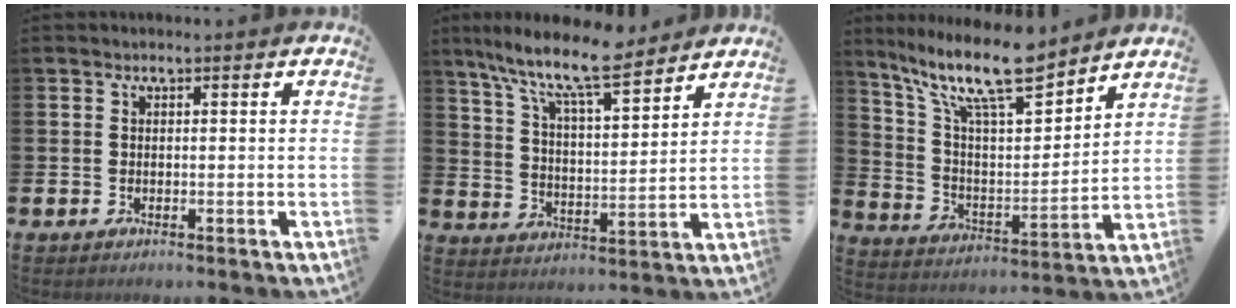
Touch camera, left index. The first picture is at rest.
{"total": 10.2, "force": [8.9, 1.6, 4.6], "torque": [-0.110, -0.056, 0.152]}
{"total": 13.0, "force": [10.8, 3.0, 6.7], "torque": [-0.148, -0.064, 0.188]}